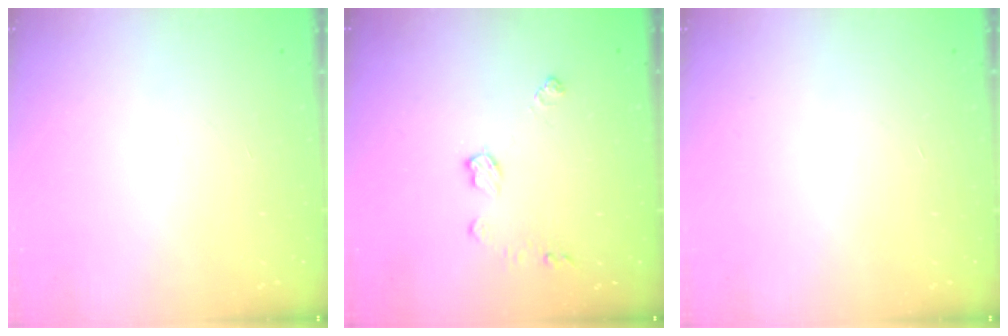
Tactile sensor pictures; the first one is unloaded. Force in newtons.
{"total": 6.5, "press": 6.5, "slide": 0.2}
{"total": 0.0}